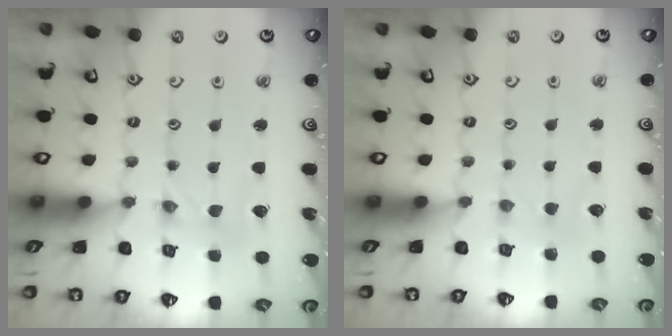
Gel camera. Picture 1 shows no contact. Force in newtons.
{"total": 2.2, "press": 2.1, "slide": 0.4}